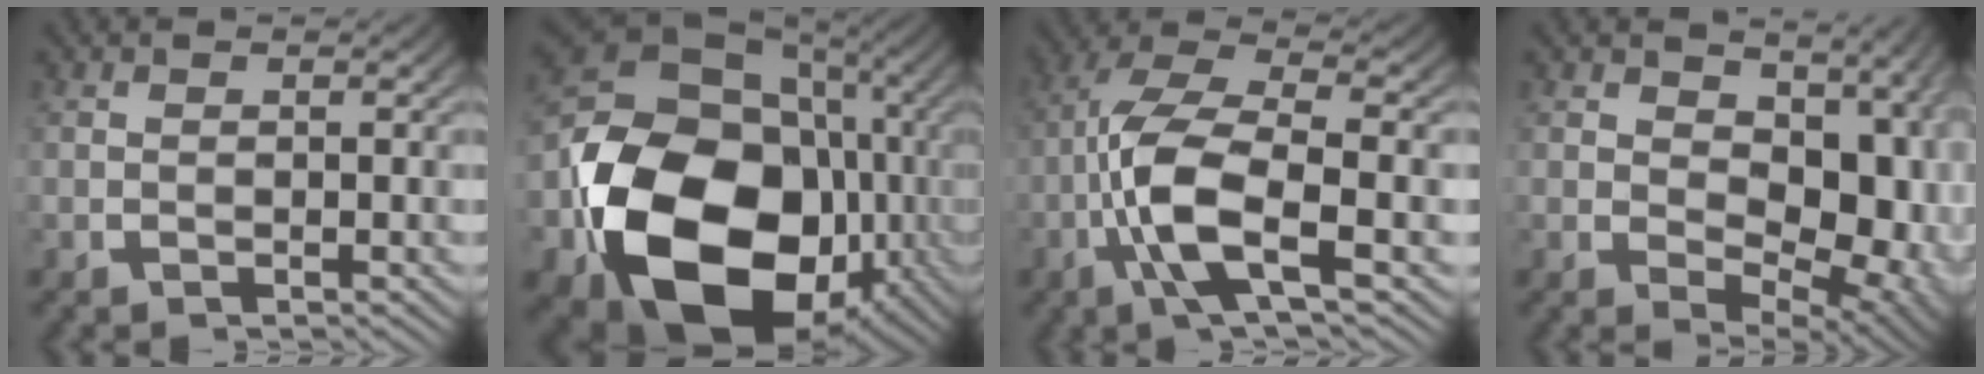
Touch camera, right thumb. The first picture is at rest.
{"total": 25.5, "force": [-6.4, 16.9, 18.0], "torque": [-0.363, -0.090, -0.065]}
{"total": 9.0, "force": [-2.3, 4.0, 7.7], "torque": [-0.189, -0.029, -0.032]}
{"total": 11.3, "force": [-0.3, 7.2, 8.6], "torque": [-0.148, -0.029, 0.010]}